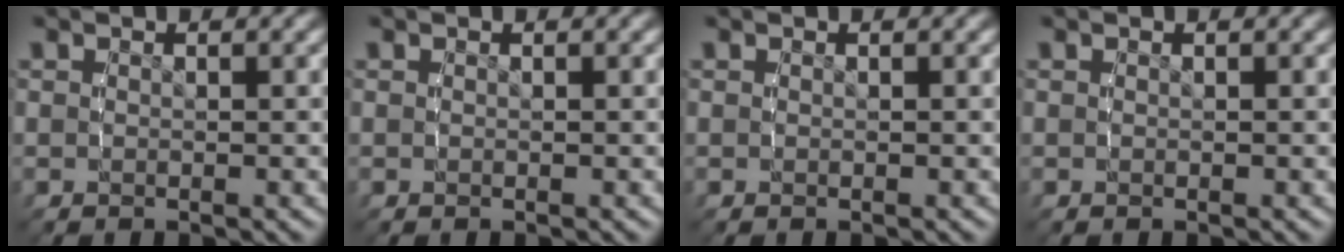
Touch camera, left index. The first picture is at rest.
{"total": 0.0}
{"total": 0.0}
{"total": 0.0}